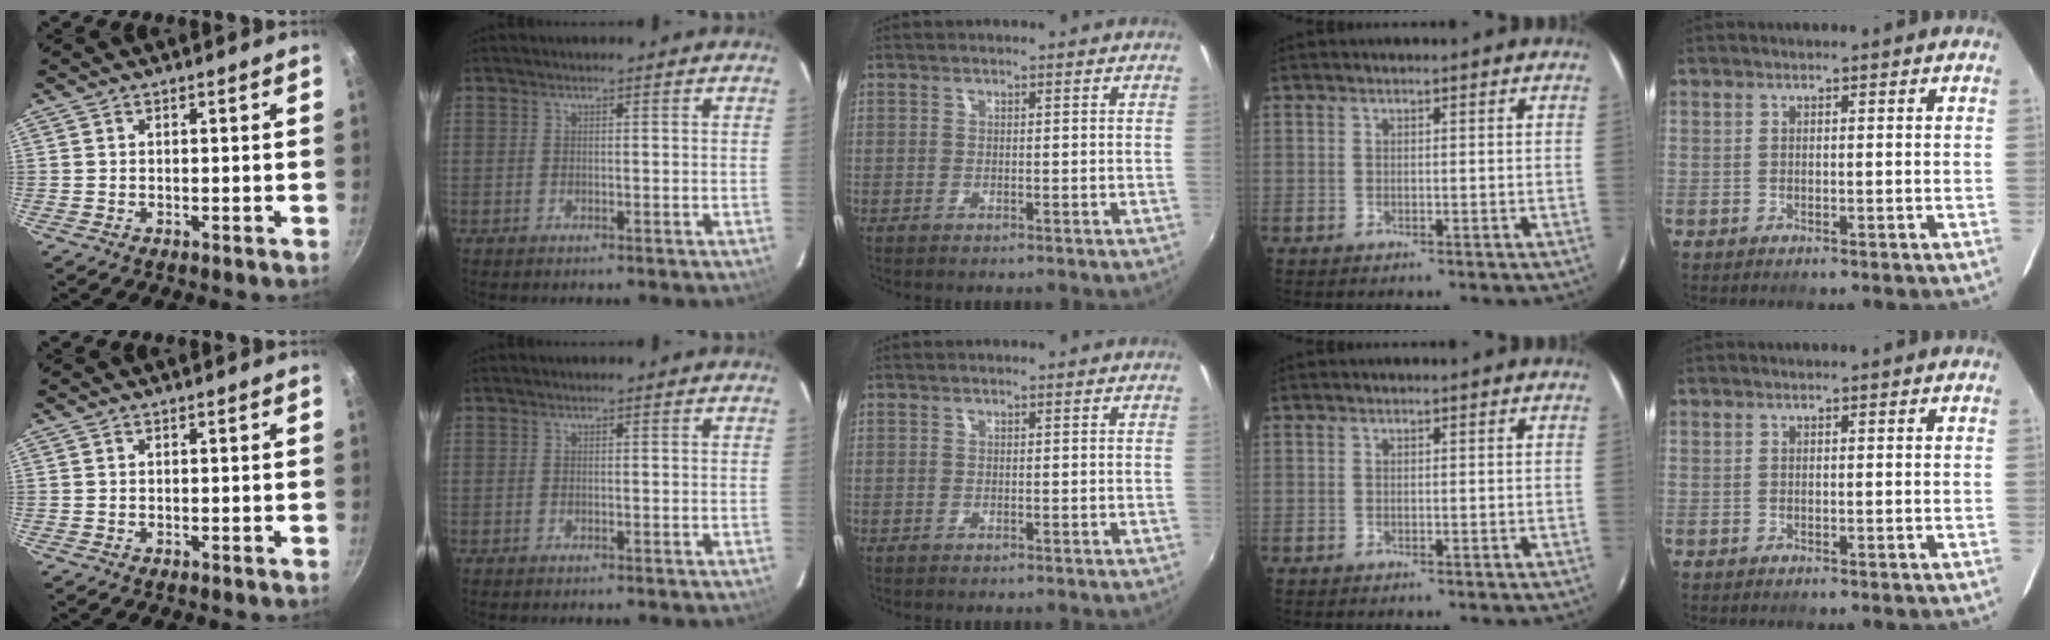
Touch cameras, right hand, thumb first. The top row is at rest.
{}